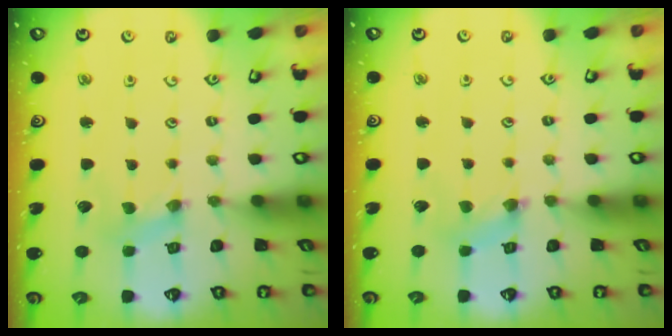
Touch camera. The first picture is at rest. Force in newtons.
{"total": 1.9, "press": 1.9, "slide": 0.3}